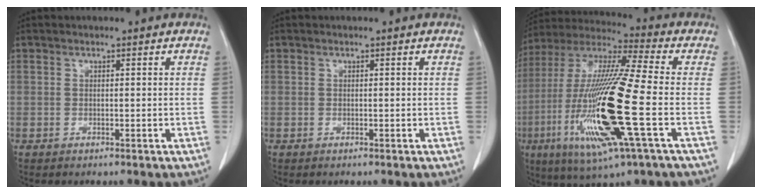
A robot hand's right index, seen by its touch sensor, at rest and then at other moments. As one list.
[{"total": 0.0}, {"total": 21.8, "force": [-5.2, 1.2, 21.1], "torque": [-0.465, -0.028, -0.103]}]